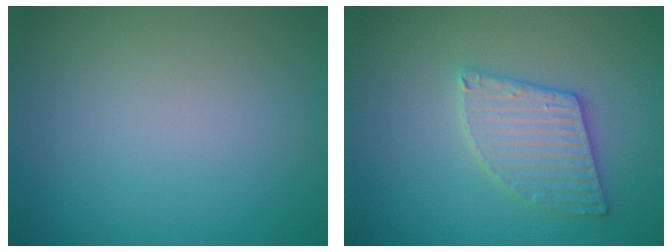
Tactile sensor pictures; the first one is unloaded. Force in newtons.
{"total": 3.2, "press": 3.2, "slide": 0.1}